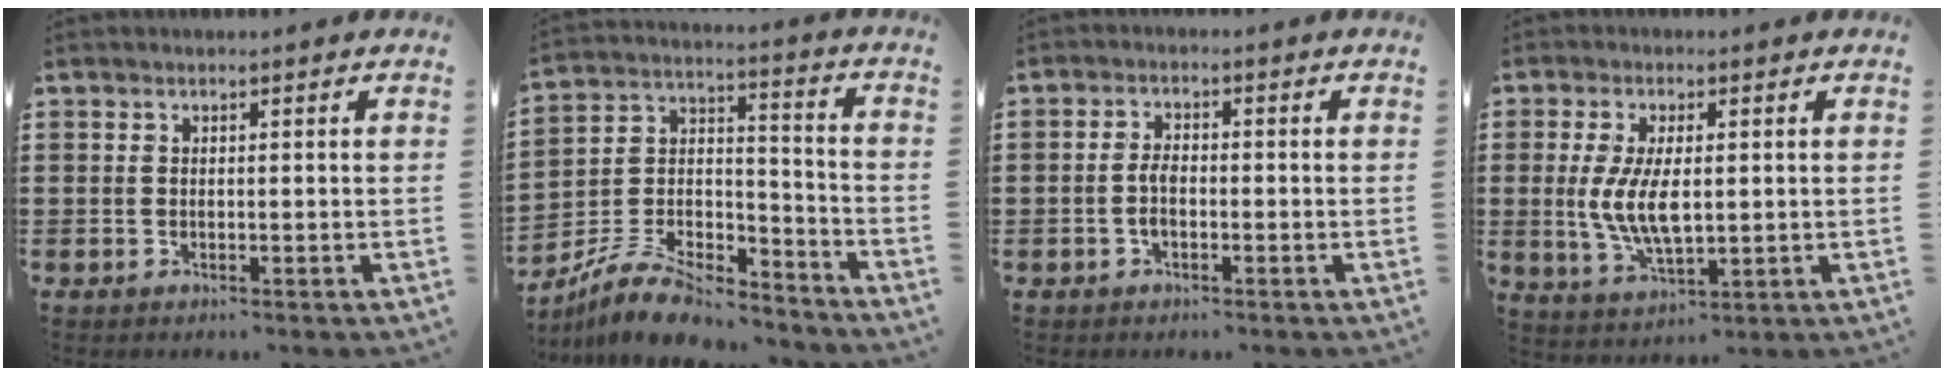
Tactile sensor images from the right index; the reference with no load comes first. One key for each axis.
{"total": 8.7, "fx": -7.7, "fy": 2.5, "fz": 2.9, "tx": -0.070, "ty": 0.013, "tz": -0.154}
{"total": 2.7, "fx": -0.9, "fy": 1.3, "fz": 2.2, "tx": -0.052, "ty": -0.003, "tz": -0.018}
{"total": 7.5, "fx": 0.2, "fy": 3.2, "fz": 6.7, "tx": -0.146, "ty": 0.000, "tz": 0.000}